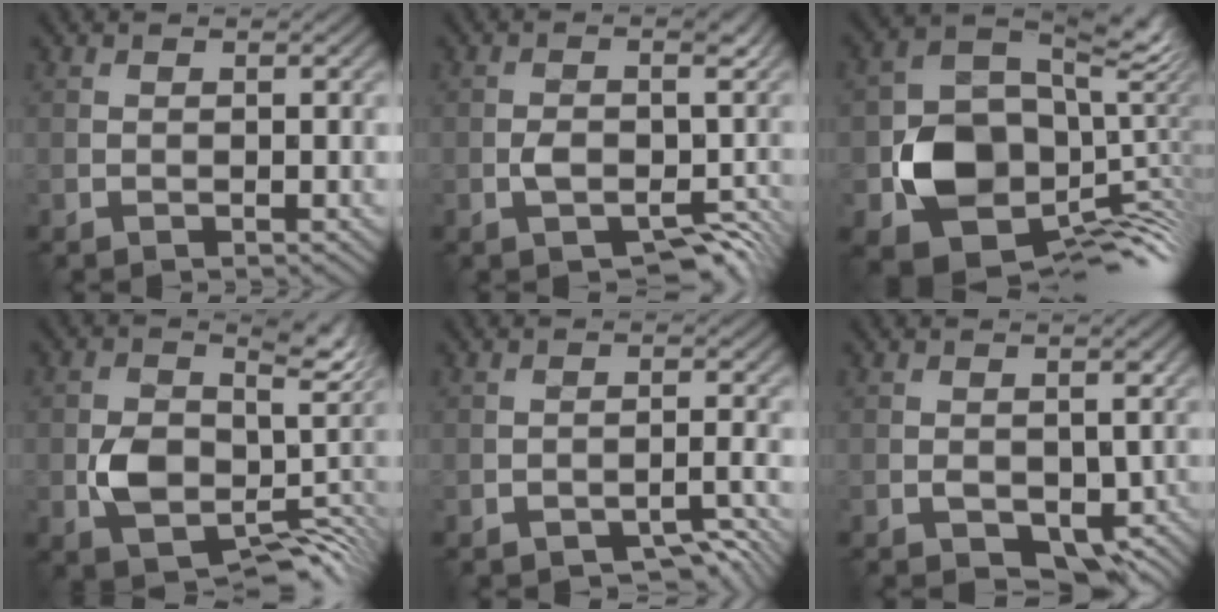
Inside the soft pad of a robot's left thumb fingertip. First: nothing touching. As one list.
[{"total": 5.9, "force": [-2.6, 2.9, 4.5], "torque": [-0.066, -0.004, -0.042]}, {"total": 13.9, "force": [-3.5, 10.6, 8.2], "torque": [-0.140, -0.035, -0.068]}, {"total": 9.2, "force": [-1.6, 6.1, 6.6], "torque": [-0.108, -0.027, -0.017]}, {"total": 3.5, "force": [-2.7, 1.2, 2.0], "torque": [-0.024, 0.002, -0.033]}, {"total": 5.4, "force": [-2.1, 3.2, 3.8], "torque": [-0.050, -0.019, -0.025]}]